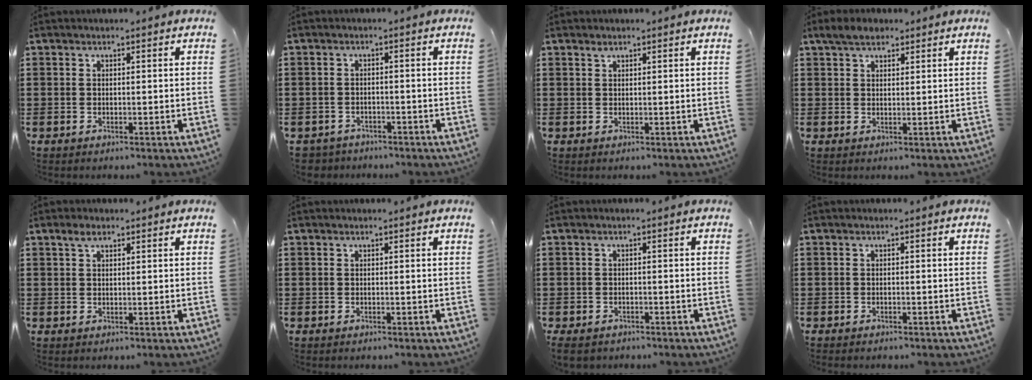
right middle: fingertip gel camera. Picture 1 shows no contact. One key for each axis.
{"total": 2.0, "fx": -2.0, "fy": 0.5, "fz": -0.3, "tx": -0.001, "ty": -0.002, "tz": -0.046}
{"total": 0.9, "fx": 0.8, "fy": 0.2, "fz": 0.3, "tx": -0.008, "ty": 0.000, "tz": 0.015}
{"total": 2.9, "fx": 2.4, "fy": 1.1, "fz": 1.2, "tx": -0.021, "ty": 0.004, "tz": 0.044}
{"total": 2.1, "fx": 1.5, "fy": 0.9, "fz": 1.2, "tx": -0.027, "ty": 0.004, "tz": 0.027}
{"total": 0.0}
{"total": 1.4, "fx": -1.3, "fy": 0.4, "fz": 0.2, "tx": -0.006, "ty": -0.001, "tz": -0.029}
{"total": 0.5, "fx": -0.5, "fy": 0.1, "fz": 0.0, "tx": 0.001, "ty": -0.002, "tz": -0.011}